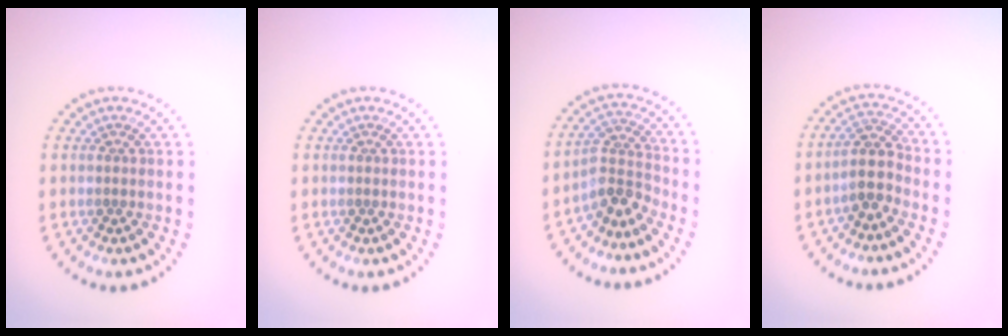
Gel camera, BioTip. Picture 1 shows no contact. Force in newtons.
{"total": 0.0}
{"total": 3.4, "press": 2.3, "slide": 2.5}
{"total": 2.7, "press": 2.3, "slide": 1.5}